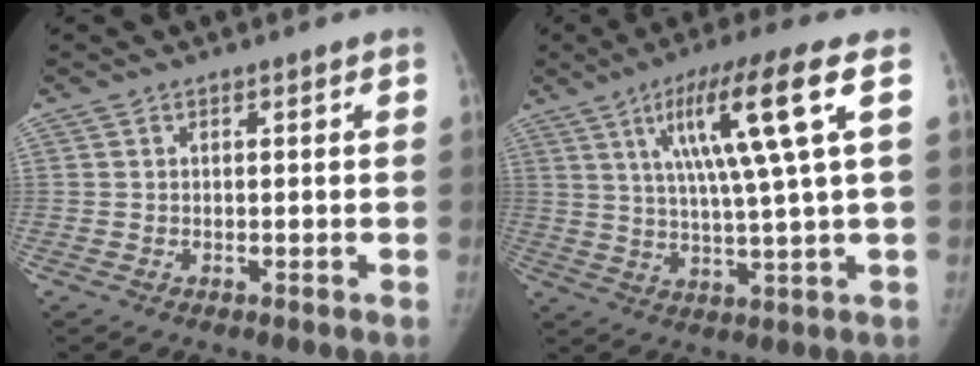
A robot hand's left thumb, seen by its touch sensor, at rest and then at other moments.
{"total": 14.2, "force": [4.8, 0.3, 13.4], "torque": [-0.246, -0.006, 0.080]}